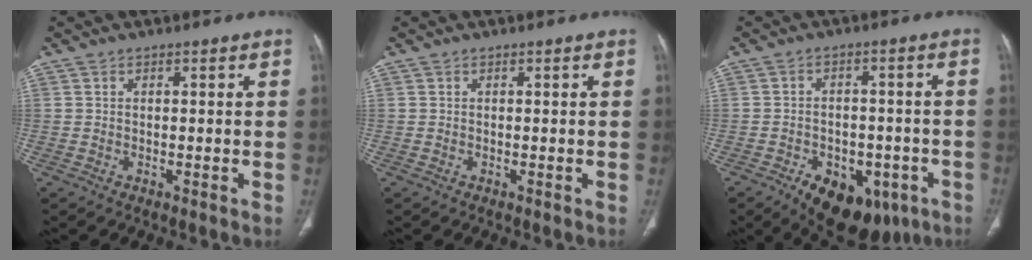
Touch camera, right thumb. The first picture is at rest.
{"total": 0.0}
{"total": 14.5, "force": [-7.3, 8.6, 9.0], "torque": [-0.100, 0.024, -0.092]}